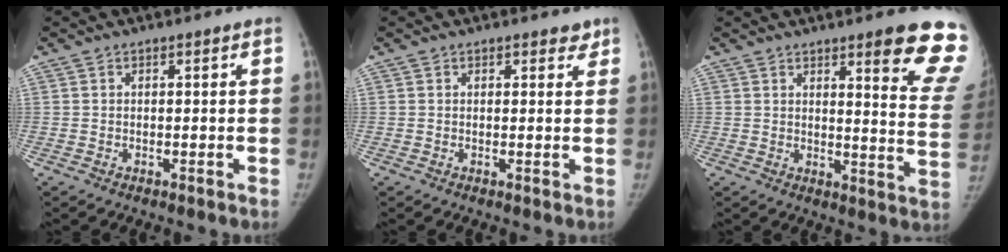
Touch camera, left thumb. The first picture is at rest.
{"total": 1.8, "force": [1.4, 1.0, 0.5], "torque": [0.014, -0.007, 0.013]}
{"total": 15.2, "force": [10.1, 2.2, 11.2], "torque": [-0.108, -0.064, 0.114]}